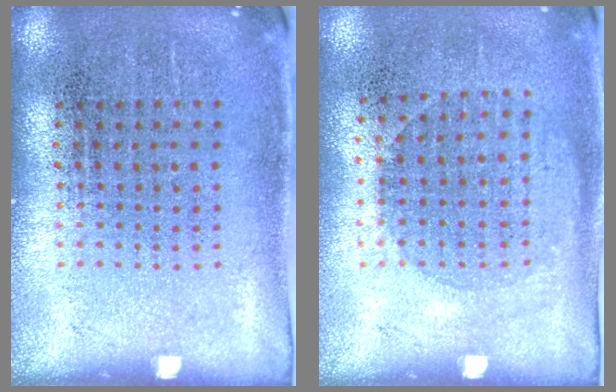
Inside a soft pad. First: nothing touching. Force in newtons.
{"total": 1.0, "press": 0.9, "slide": 0.4}